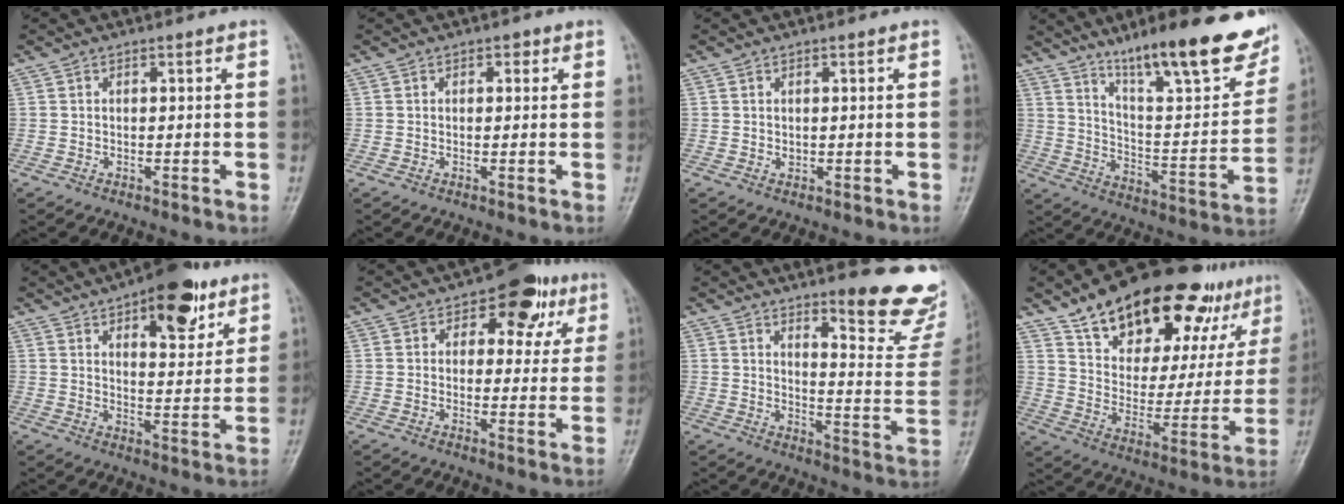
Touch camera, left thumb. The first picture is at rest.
{"total": 1.5, "force": [0.7, 1.0, 0.9], "torque": [-0.002, 0.001, 0.006]}
{"total": 1.0, "force": [0.3, 0.7, 0.7], "torque": [-0.007, -0.002, 0.008]}
{"total": 24.4, "force": [16.4, 5.3, 17.3], "torque": [-0.224, -0.067, 0.259]}
{"total": 14.3, "force": [8.1, 6.2, 10.0], "torque": [-0.099, -0.034, 0.114]}
{"total": 9.8, "force": [4.4, 6.3, 6.1], "torque": [-0.023, -0.007, 0.049]}
{"total": 17.0, "force": [12.9, 4.2, 10.3], "torque": [-0.085, -0.111, 0.160]}
{"total": 28.5, "force": [19.1, 12.6, 17.0], "torque": [-0.215, -0.055, 0.292]}